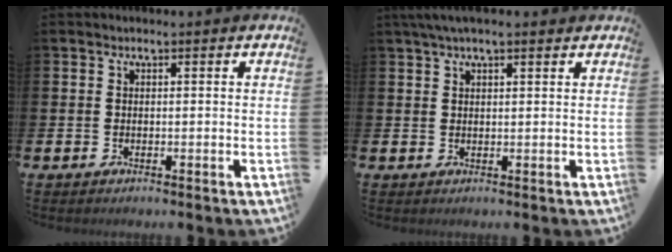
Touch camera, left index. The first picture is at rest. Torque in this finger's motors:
{"motor_torque": [1.07, -1.07, 0.70, 0.21]}